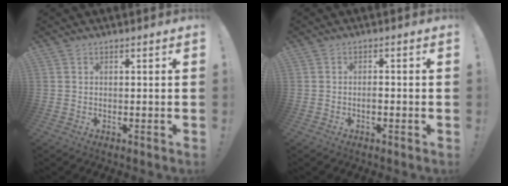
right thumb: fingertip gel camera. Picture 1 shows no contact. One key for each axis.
{"total": 1.3, "fx": -0.6, "fy": 0.5, "fz": 1.0, "tx": -0.016, "ty": 0.004, "tz": -0.012}